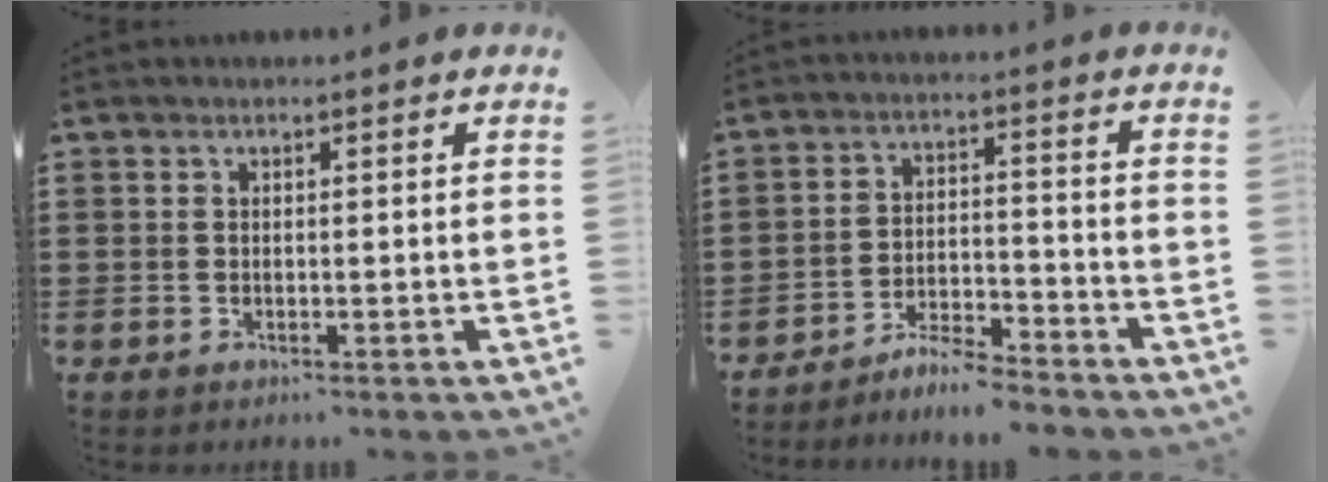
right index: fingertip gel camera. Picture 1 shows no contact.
{"total": 5.1, "force": [-5.0, 0.1, 1.4], "torque": [-0.032, 0.000, -0.100]}